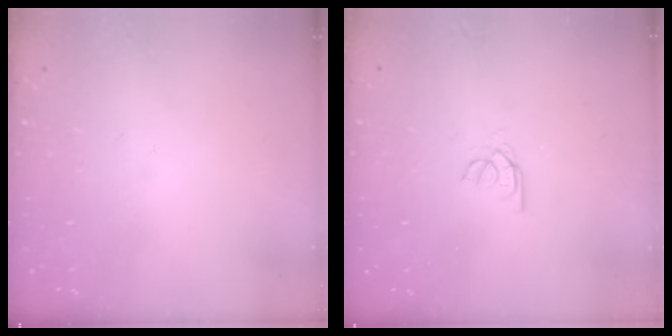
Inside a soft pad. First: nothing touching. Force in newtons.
{"total": 2.6, "press": 2.6, "slide": 0.2}